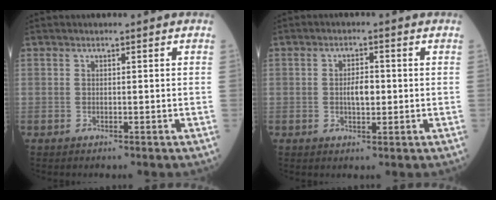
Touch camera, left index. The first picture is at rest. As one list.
[{"total": 3.3, "force": [-0.1, 1.4, 3.0], "torque": [-0.054, 0.003, -0.003]}]